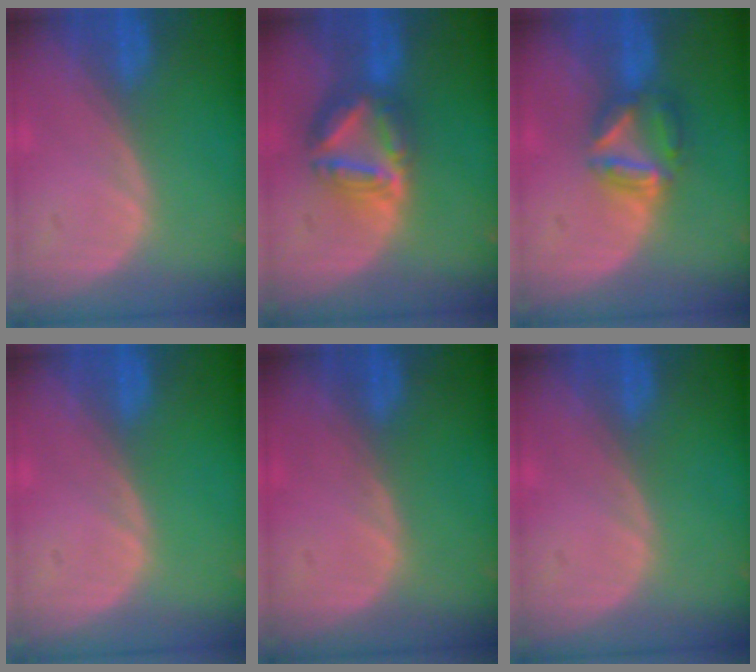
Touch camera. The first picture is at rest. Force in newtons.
{"total": 8.0, "press": 6.9, "slide": 4.0}
{"total": 6.1, "press": 5.5, "slide": 2.7}
{"total": 0.0}
{"total": 0.0}
{"total": 0.0}